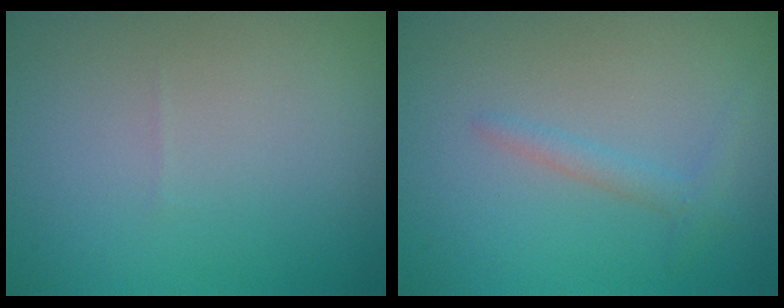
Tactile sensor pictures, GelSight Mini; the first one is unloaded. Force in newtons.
{"total": 1.4, "press": 1.4, "slide": 0.1}